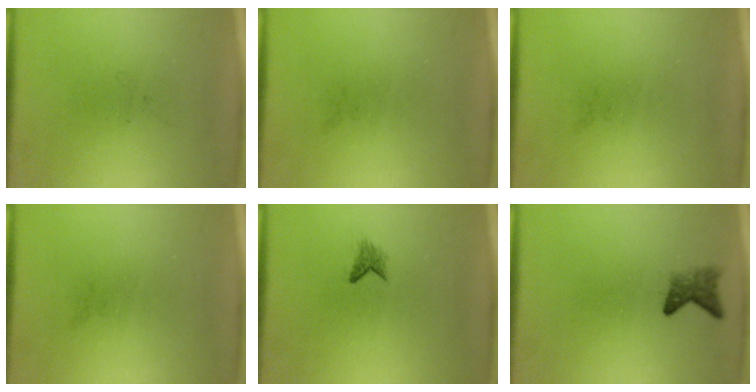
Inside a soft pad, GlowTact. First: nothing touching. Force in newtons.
{"total": 0.0}
{"total": 0.0}
{"total": 0.0}
{"total": 1.2}
{"total": 2.4}